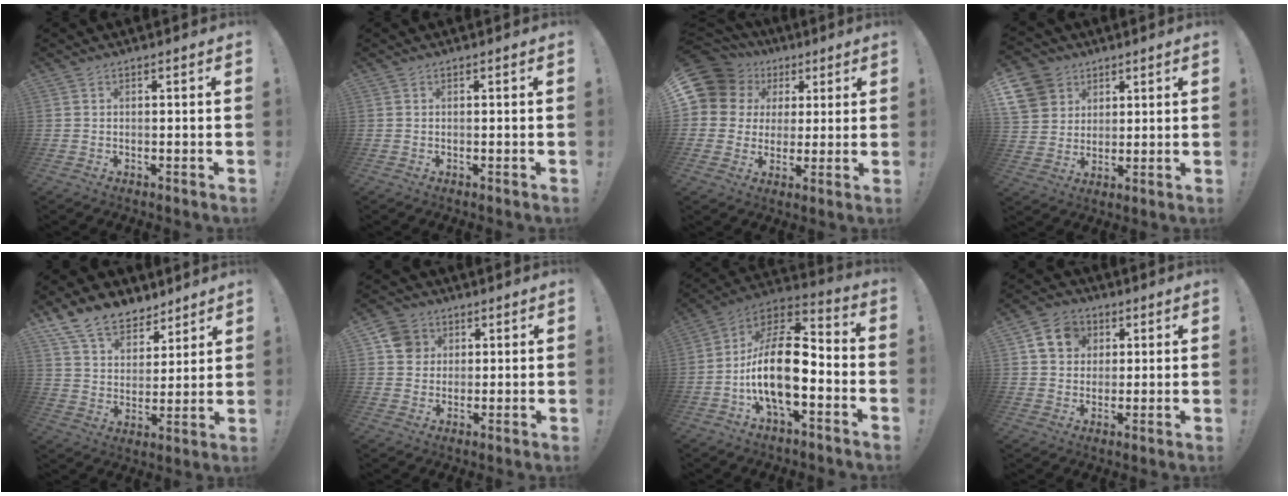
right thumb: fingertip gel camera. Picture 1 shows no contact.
{"total": 0.0}
{"total": 13.2, "force": [5.5, 10.8, 5.2], "torque": [-0.081, -0.028, 0.114]}
{"total": 11.6, "force": [5.5, 9.6, 3.5], "torque": [-0.058, -0.027, 0.111]}
{"total": 13.1, "force": [9.9, 7.5, 4.1], "torque": [-0.081, -0.070, 0.191]}
{"total": 7.6, "force": [2.7, 6.8, 2.1], "torque": [-0.027, -0.006, 0.057]}
{"total": 18.3, "force": [-4.6, 8.4, 15.6], "torque": [-0.288, 0.018, -0.073]}
{"total": 10.3, "force": [3.8, 8.6, 4.1], "torque": [-0.065, -0.004, 0.080]}